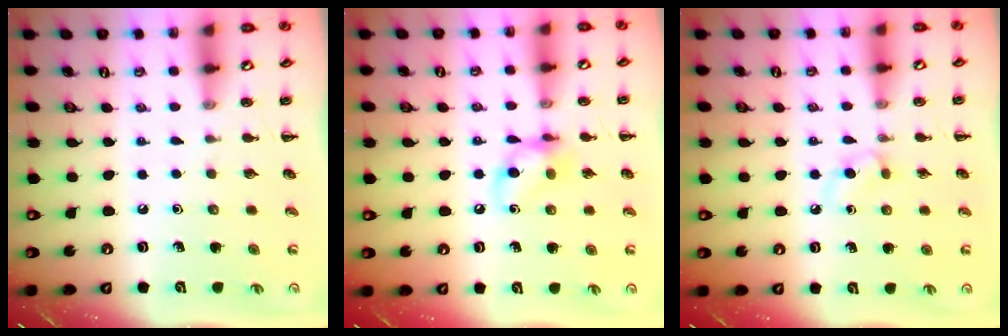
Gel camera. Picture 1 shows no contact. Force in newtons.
{"total": 10.1, "press": 10.0, "slide": 1.5}
{"total": 2.9, "press": 2.7, "slide": 1.2}